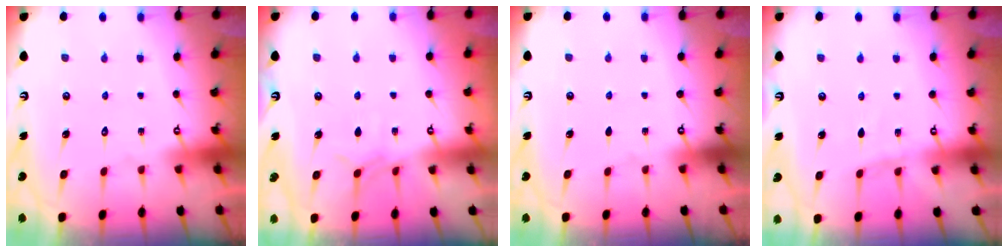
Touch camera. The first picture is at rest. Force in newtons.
{"total": 3.7, "press": 3.6, "slide": 0.6}
{"total": 0.0}
{"total": 4.9, "press": 4.8, "slide": 0.4}